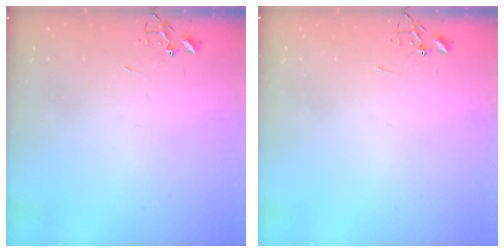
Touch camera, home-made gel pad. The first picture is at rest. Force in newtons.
{"total": 0.0}